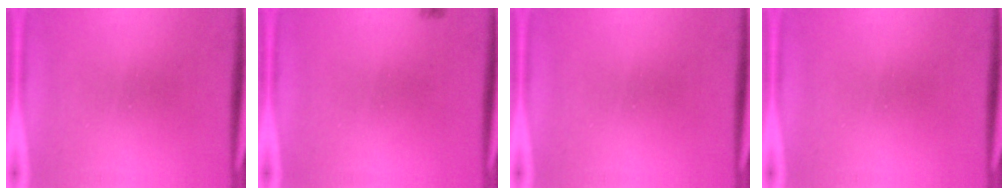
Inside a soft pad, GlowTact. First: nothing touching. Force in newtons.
{"total": 1.1}
{"total": 0.0}
{"total": 0.0}